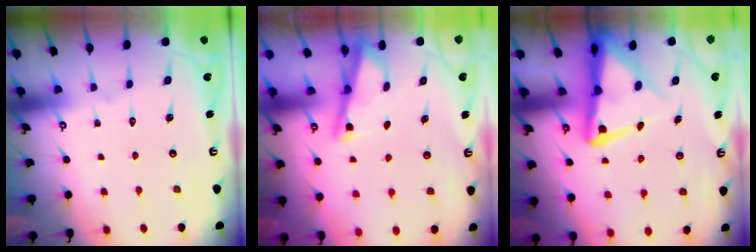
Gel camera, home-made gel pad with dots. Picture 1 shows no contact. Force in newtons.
{"total": 2.9, "press": 2.9, "slide": 0.2}
{"total": 8.5, "press": 8.5, "slide": 0.8}